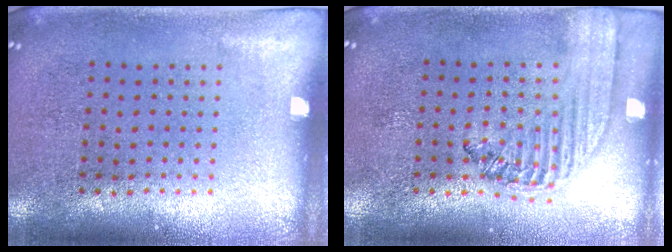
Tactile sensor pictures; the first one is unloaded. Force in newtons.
{"total": 1.5, "press": 1.4, "slide": 0.5}